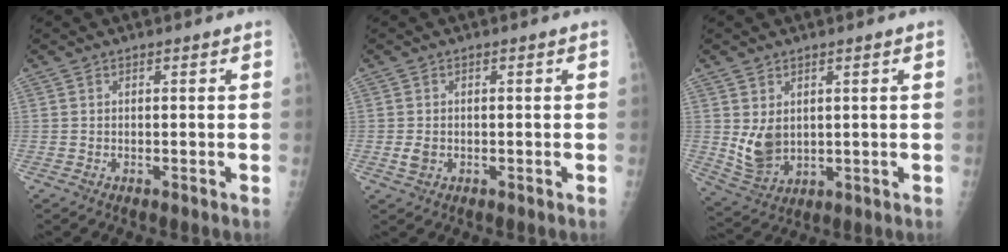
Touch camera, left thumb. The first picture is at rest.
{"total": 1.9, "force": [-0.3, 1.5, 1.2], "torque": [-0.022, -0.001, -0.002]}
{"total": 6.8, "force": [1.4, 4.8, 4.6], "torque": [-0.072, -0.021, 0.047]}